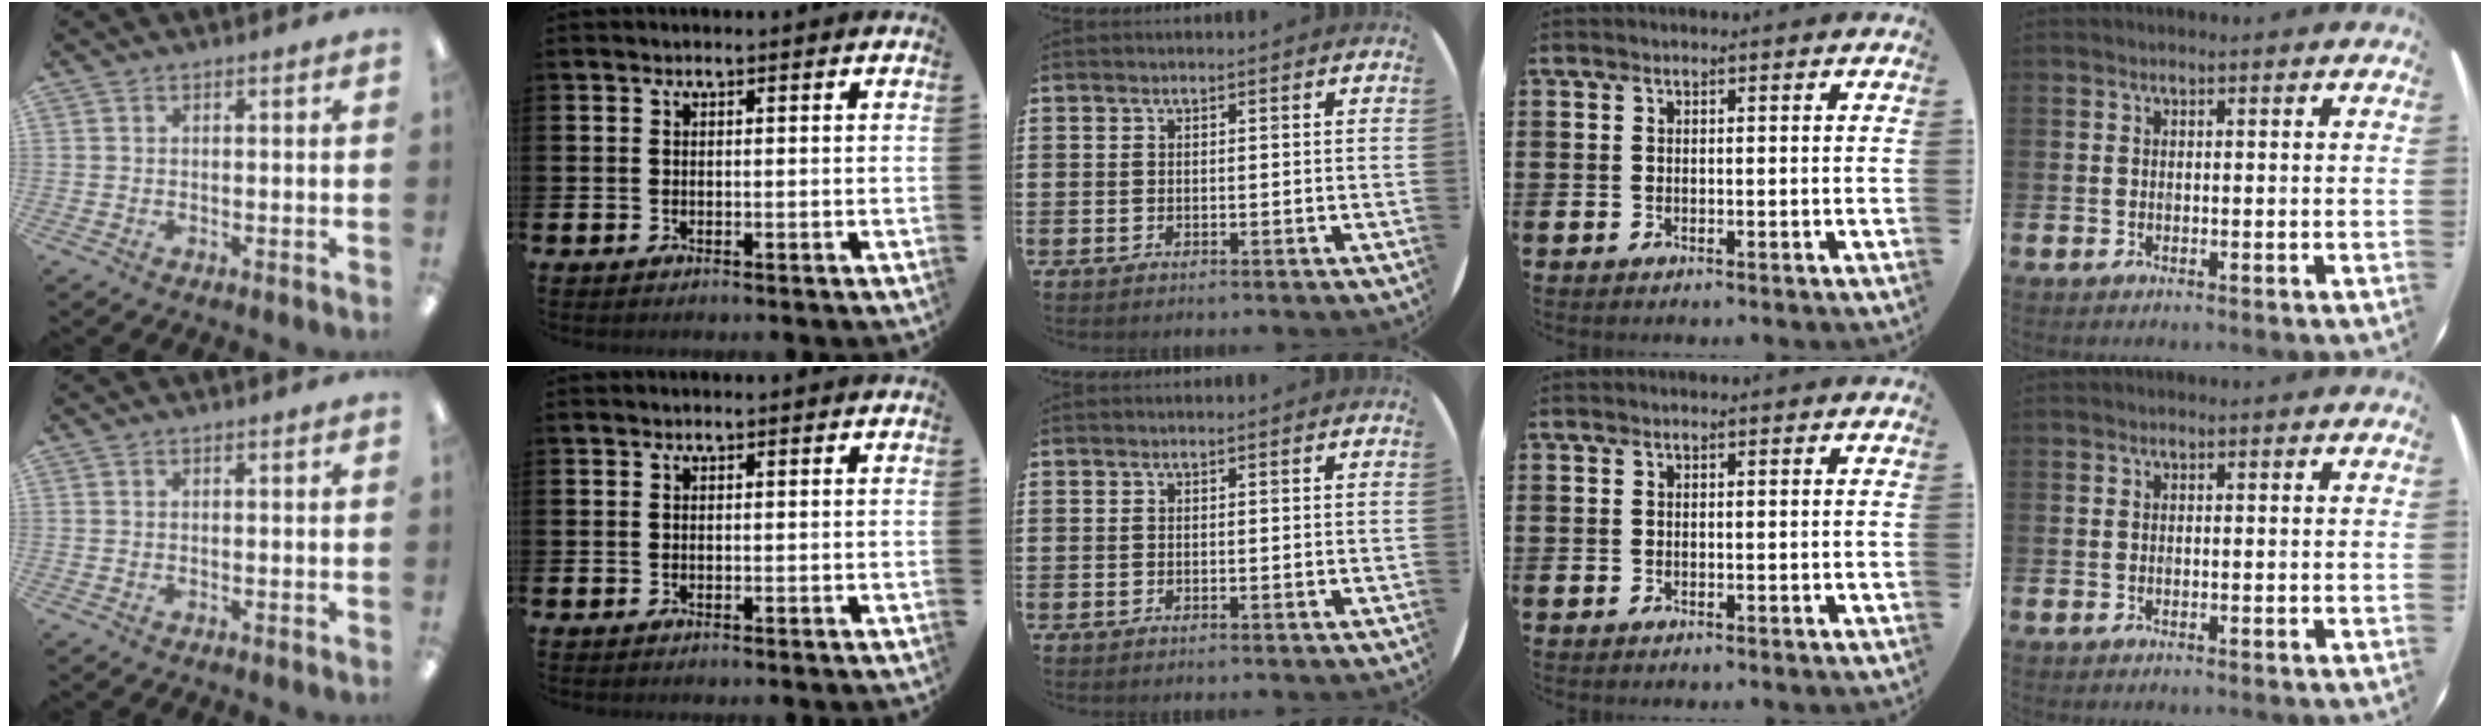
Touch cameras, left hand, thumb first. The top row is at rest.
{}